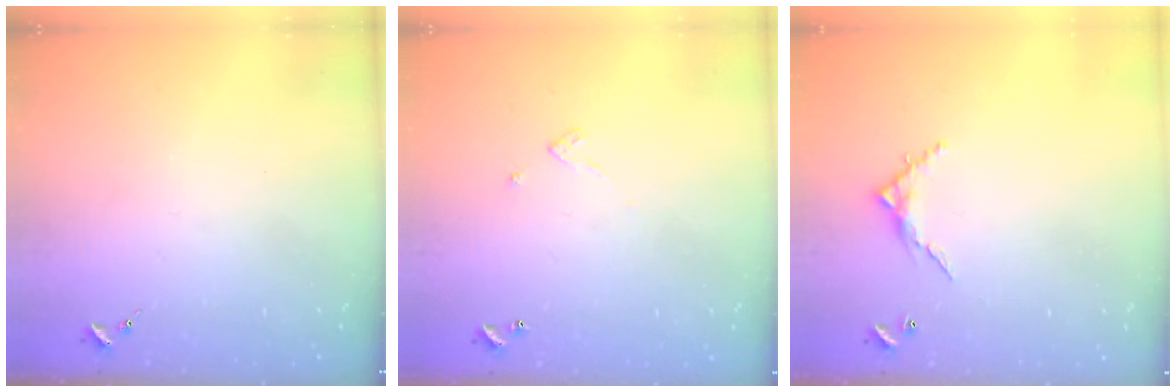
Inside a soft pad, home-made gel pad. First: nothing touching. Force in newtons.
{"total": 2.4, "press": 2.4, "slide": 0.2}
{"total": 5.7, "press": 5.7, "slide": 0.5}